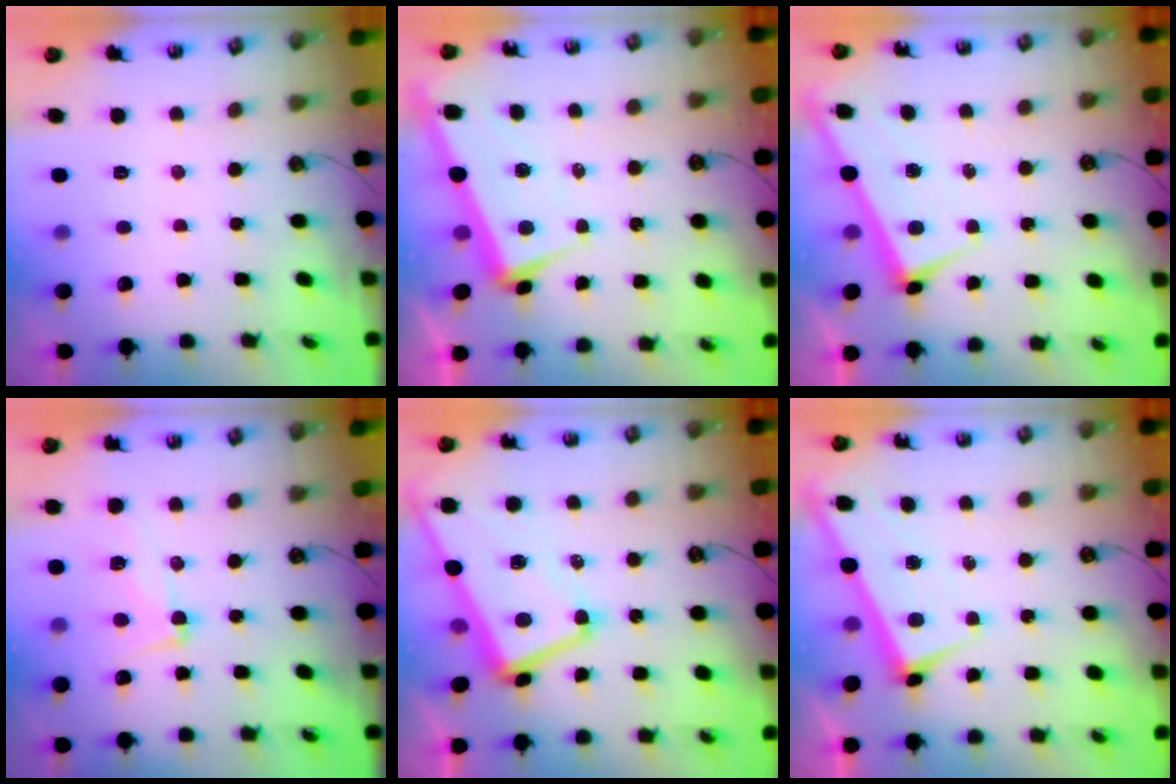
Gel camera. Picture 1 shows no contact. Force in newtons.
{"total": 2.0, "press": 1.8, "slide": 1.0}
{"total": 1.0, "press": 1.0, "slide": 0.1}
{"total": 10.6, "press": 10.4, "slide": 1.9}
{"total": 6.4, "press": 6.2, "slide": 1.4}
{"total": 1.0, "press": 1.0, "slide": 0.1}